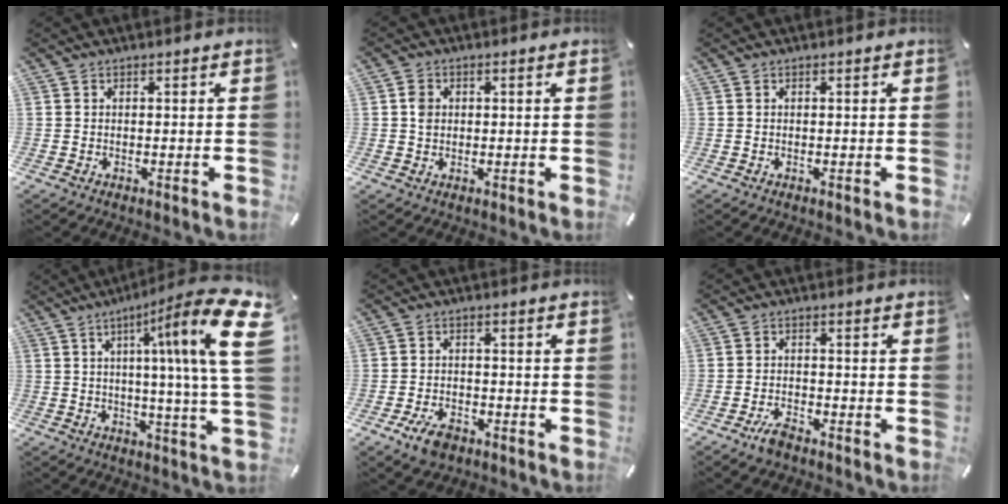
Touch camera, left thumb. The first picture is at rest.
{"total": 2.6, "force": [0.4, 2.0, 1.5], "torque": [-0.025, 0.005, 0.004]}
{"total": 0.0}
{"total": 23.3, "force": [6.5, 1.6, 22.3], "torque": [-0.326, -0.050, 0.082]}
{"total": 5.5, "force": [-3.2, 3.4, 3.0], "torque": [-0.064, 0.014, -0.060]}
{"total": 3.6, "force": [-2.8, 1.3, 1.8], "torque": [-0.041, 0.012, -0.057]}